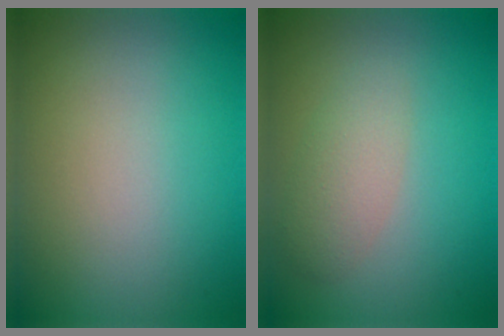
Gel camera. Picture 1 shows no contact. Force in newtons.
{"total": 2.5, "press": 2.5, "slide": 0.1}